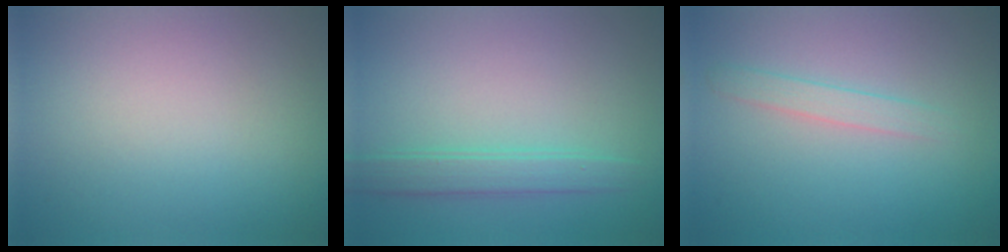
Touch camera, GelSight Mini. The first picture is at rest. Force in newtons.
{"total": 3.4, "press": 3.4, "slide": 0.2}
{"total": 1.6, "press": 1.6, "slide": 0.1}